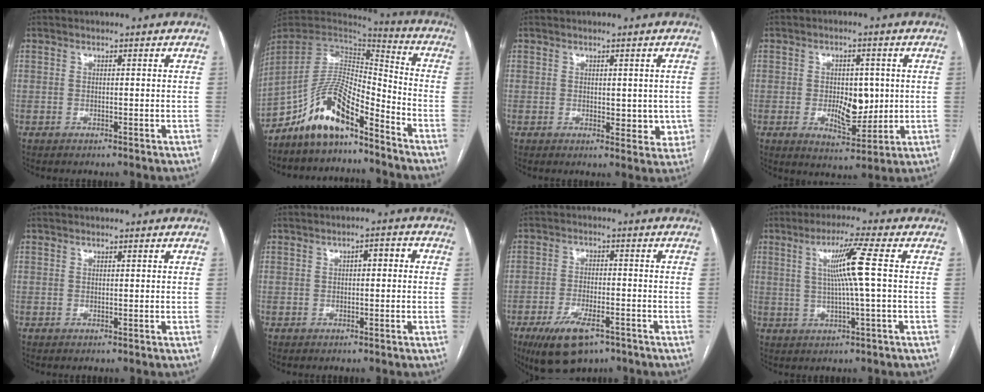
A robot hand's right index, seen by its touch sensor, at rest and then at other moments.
{"total": 12.1, "force": [-9.4, 3.1, 7.0], "torque": [-0.129, 0.027, -0.170]}
{"total": 4.1, "force": [0.0, 2.4, 3.3], "torque": [-0.023, -0.005, 0.004]}
{"total": 7.4, "force": [-0.1, 3.6, 6.5], "torque": [-0.095, 0.001, 0.008]}
{"total": 0.0}
{"total": 2.5, "force": [0.2, 1.0, 2.3], "torque": [-0.033, 0.020, 0.001]}
{"total": 9.5, "force": [-6.0, 3.8, 6.4], "torque": [-0.118, -0.012, -0.095]}
{"total": 7.6, "force": [1.2, -1.5, 7.4], "torque": [-0.134, 0.003, 0.028]}